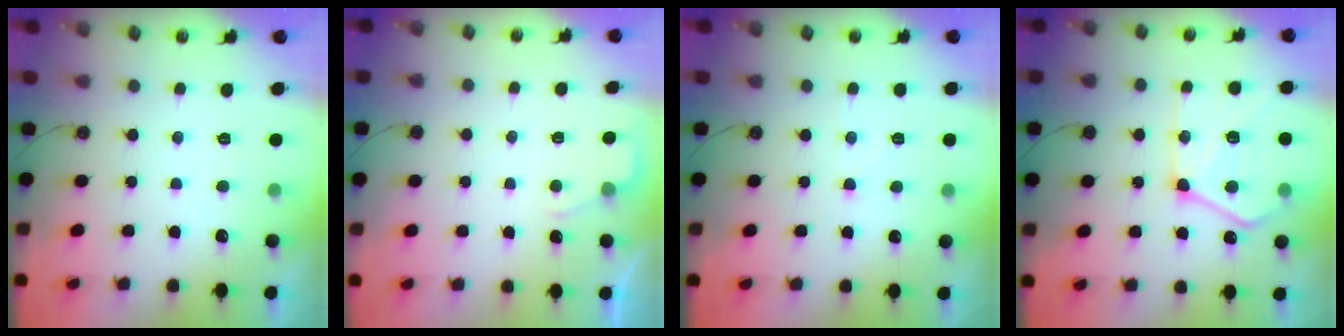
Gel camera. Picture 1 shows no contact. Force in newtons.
{"total": 2.8, "press": 2.7, "slide": 0.5}
{"total": 2.8, "press": 2.7, "slide": 0.4}
{"total": 15.7, "press": 15.7, "slide": 1.3}